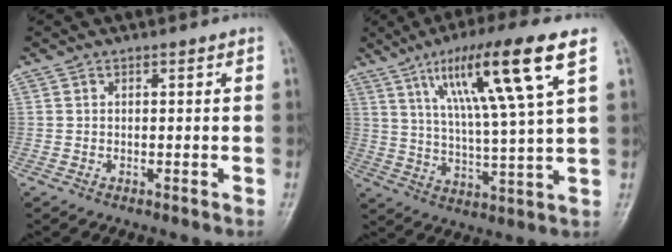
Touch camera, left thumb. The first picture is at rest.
{"total": 17.1, "force": [7.9, 1.4, 15.1], "torque": [-0.263, -0.018, 0.135]}